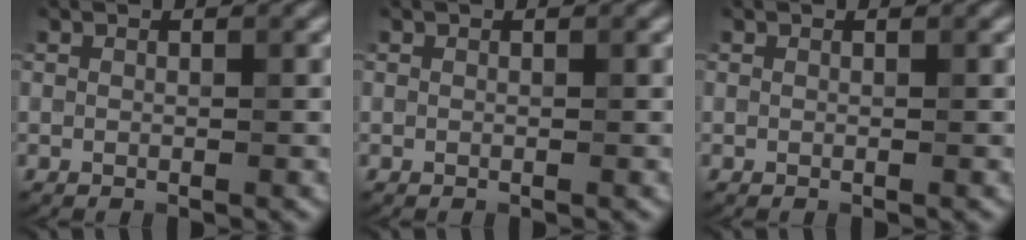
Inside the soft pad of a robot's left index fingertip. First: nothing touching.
{"total": 0.0}
{"total": 0.0}